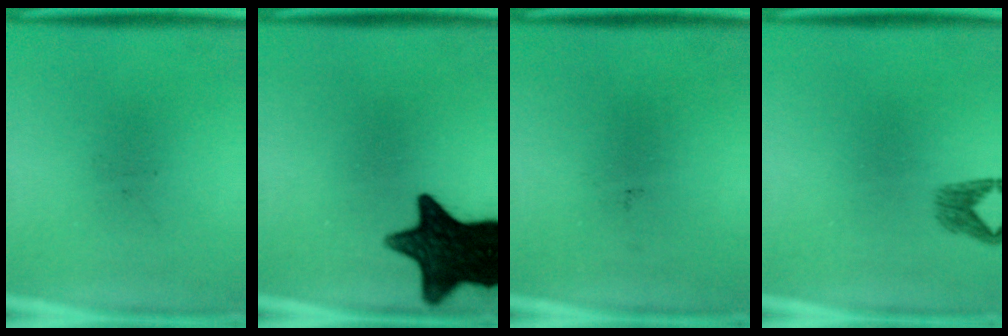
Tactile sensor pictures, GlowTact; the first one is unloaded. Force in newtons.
{"total": 15.4}
{"total": 0.0}
{"total": 1.8}